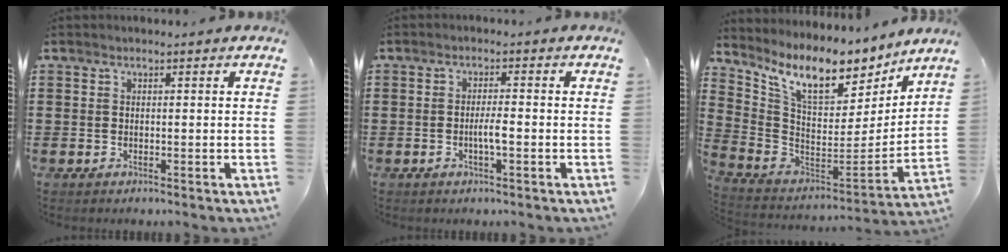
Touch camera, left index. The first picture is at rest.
{"total": 2.8, "force": [-0.7, 0.4, 2.7], "torque": [-0.048, 0.001, -0.013]}
{"total": 10.7, "force": [8.1, 3.3, 6.1], "torque": [-0.142, -0.056, 0.137]}